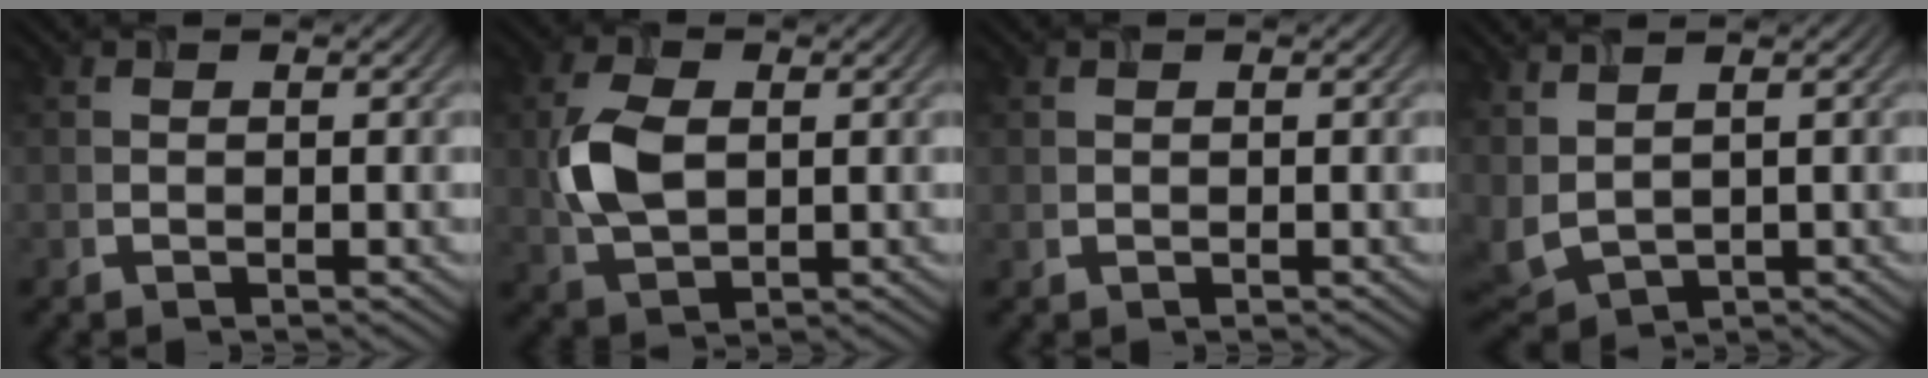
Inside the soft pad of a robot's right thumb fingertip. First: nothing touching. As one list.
[{"total": 6.9, "force": [0.6, 4.2, 5.4], "torque": [-0.132, 0.002, 0.011]}, {"total": 0.0}, {"total": 5.1, "force": [2.1, 3.1, 3.5], "torque": [-0.120, -0.003, 0.054]}]